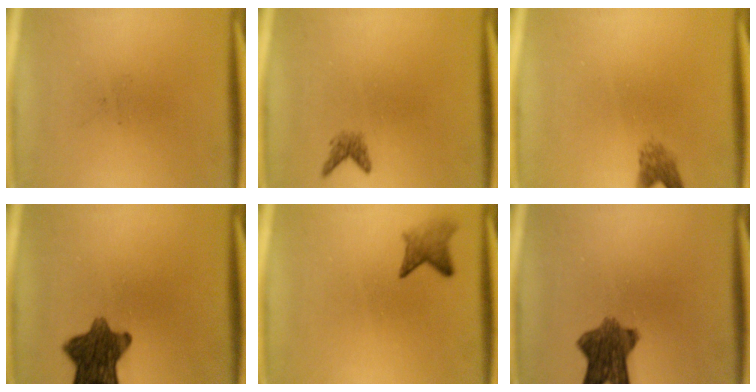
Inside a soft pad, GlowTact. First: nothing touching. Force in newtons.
{"total": 1.4}
{"total": 2.1}
{"total": 9.9}
{"total": 2.4}
{"total": 8.0}